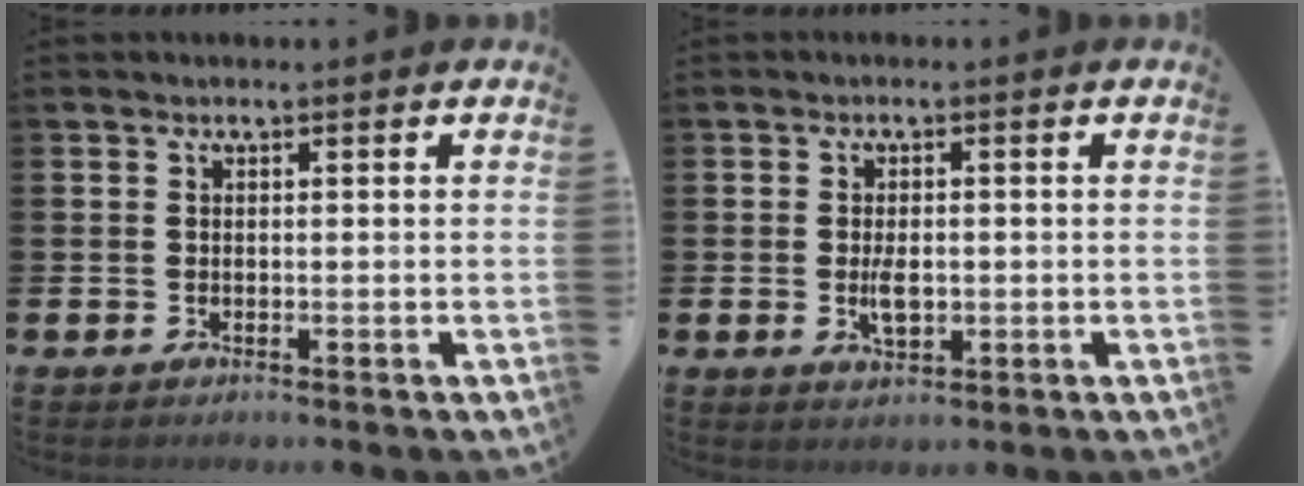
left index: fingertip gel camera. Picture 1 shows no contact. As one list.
[{"total": 3.1, "force": [-0.1, 1.7, 2.7], "torque": [-0.040, 0.000, -0.006]}]